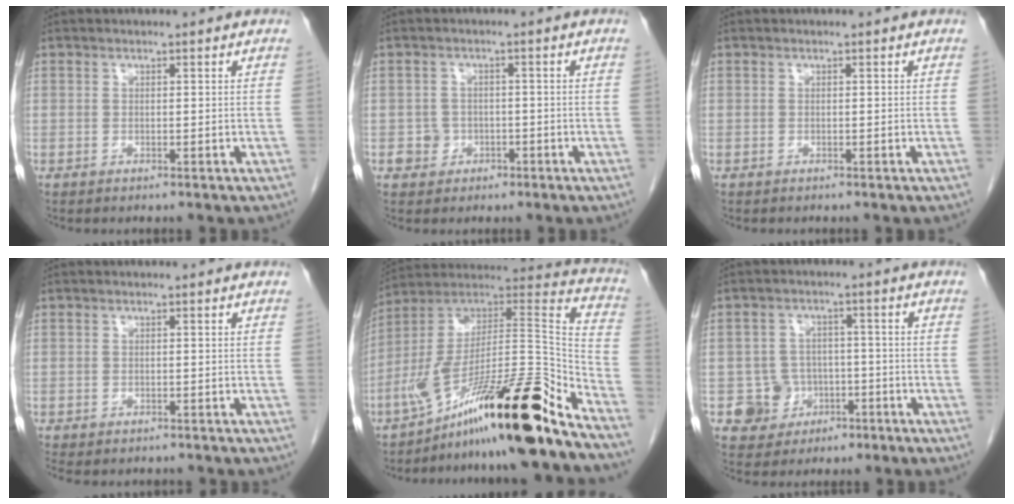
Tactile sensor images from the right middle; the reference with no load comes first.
{"total": 2.7, "force": [-1.1, 2.5, 0.3], "torque": [0.002, 0.012, -0.015]}
{"total": 0.0}
{"total": 4.5, "force": [-3.9, 1.6, 1.5], "torque": [-0.017, -0.005, -0.050]}
{"total": 26.3, "force": [-18.0, 1.4, 19.1], "torque": [-0.264, 0.009, -0.307]}
{"total": 5.5, "force": [-2.2, 5.1, 0.4], "torque": [0.004, 0.016, -0.027]}